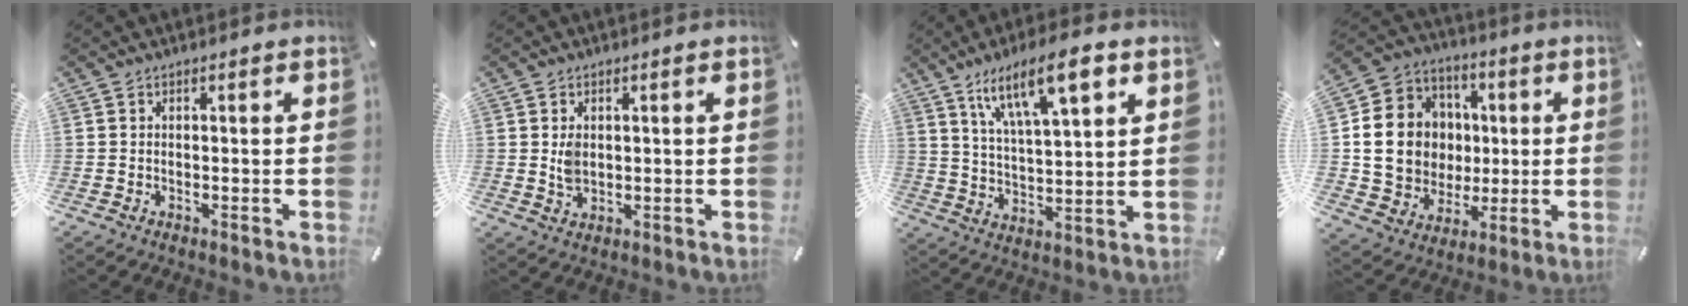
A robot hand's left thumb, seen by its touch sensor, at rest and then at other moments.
{"total": 3.4, "force": [0.6, 2.4, 2.3], "torque": [-0.032, -0.003, 0.008]}
{"total": 15.1, "force": [9.1, 5.2, 10.8], "torque": [-0.178, -0.034, 0.151]}
{"total": 17.1, "force": [1.1, 15.6, 6.9], "torque": [-0.129, 0.010, 0.040]}